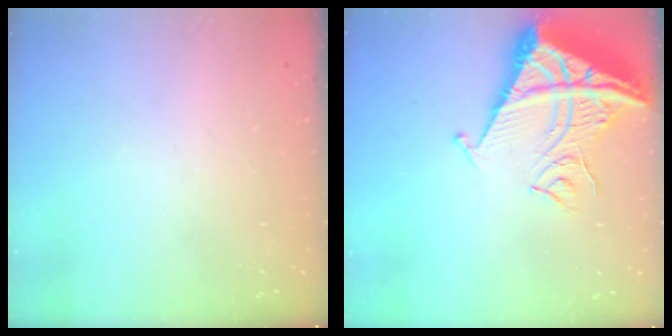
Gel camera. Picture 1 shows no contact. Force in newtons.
{"total": 11.9, "press": 11.8, "slide": 1.2}